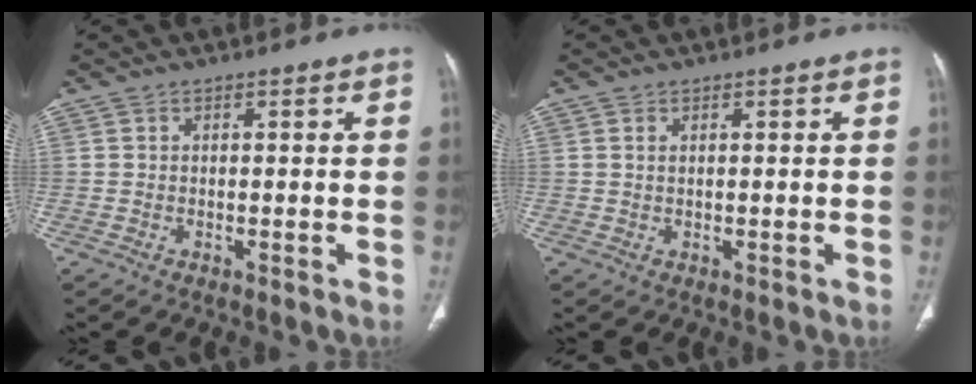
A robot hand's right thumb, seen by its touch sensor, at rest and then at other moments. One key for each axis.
{"total": 0.8, "fx": 0.4, "fy": 0.4, "fz": 0.6, "tx": -0.015, "ty": 0.004, "tz": 0.009}